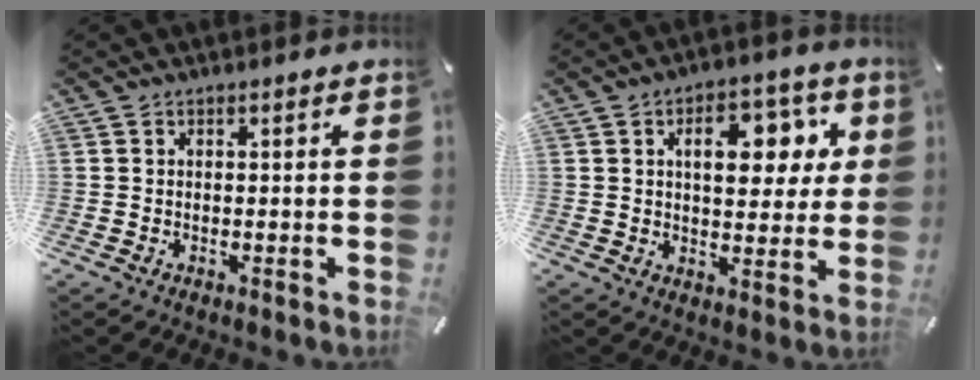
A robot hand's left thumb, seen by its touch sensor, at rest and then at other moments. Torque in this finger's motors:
{"motor_torque": [2.11, 2.23, 1.13, -1.11, 0.40]}